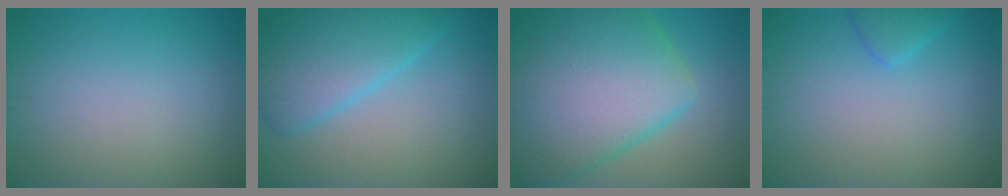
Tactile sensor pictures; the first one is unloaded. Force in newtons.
{"total": 5.9, "press": 5.9, "slide": 0.2}
{"total": 13.4, "press": 13.4, "slide": 0.6}
{"total": 1.7, "press": 1.7, "slide": 0.1}